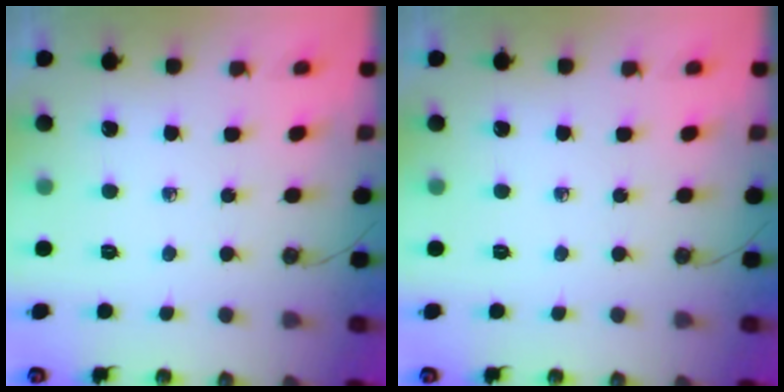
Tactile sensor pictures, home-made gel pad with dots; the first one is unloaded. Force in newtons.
{"total": 0.0}